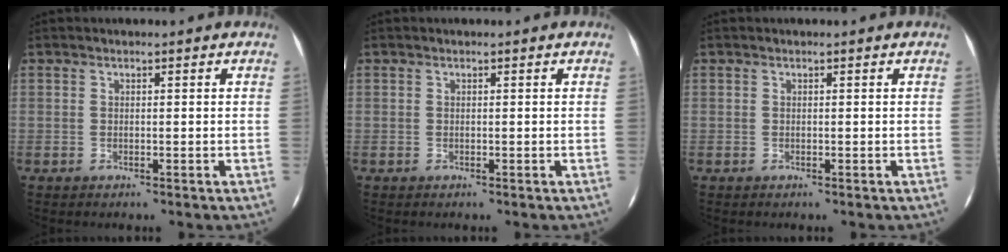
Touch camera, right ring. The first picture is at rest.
{"total": 0.0}
{"total": 0.0}